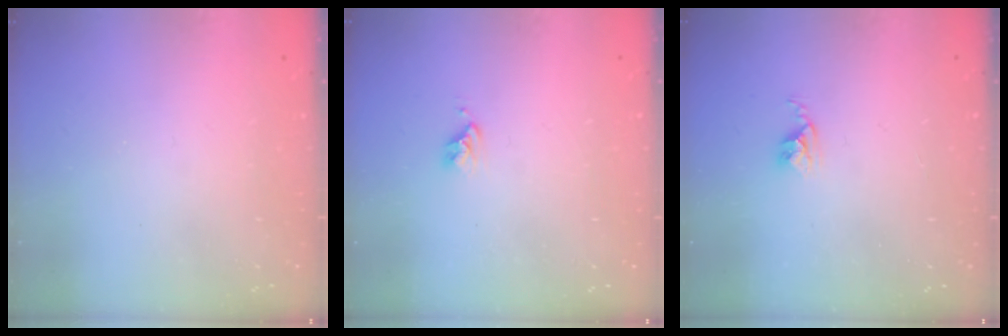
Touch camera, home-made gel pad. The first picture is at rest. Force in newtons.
{"total": 2.7, "press": 2.6, "slide": 0.4}
{"total": 2.8, "press": 2.7, "slide": 0.4}